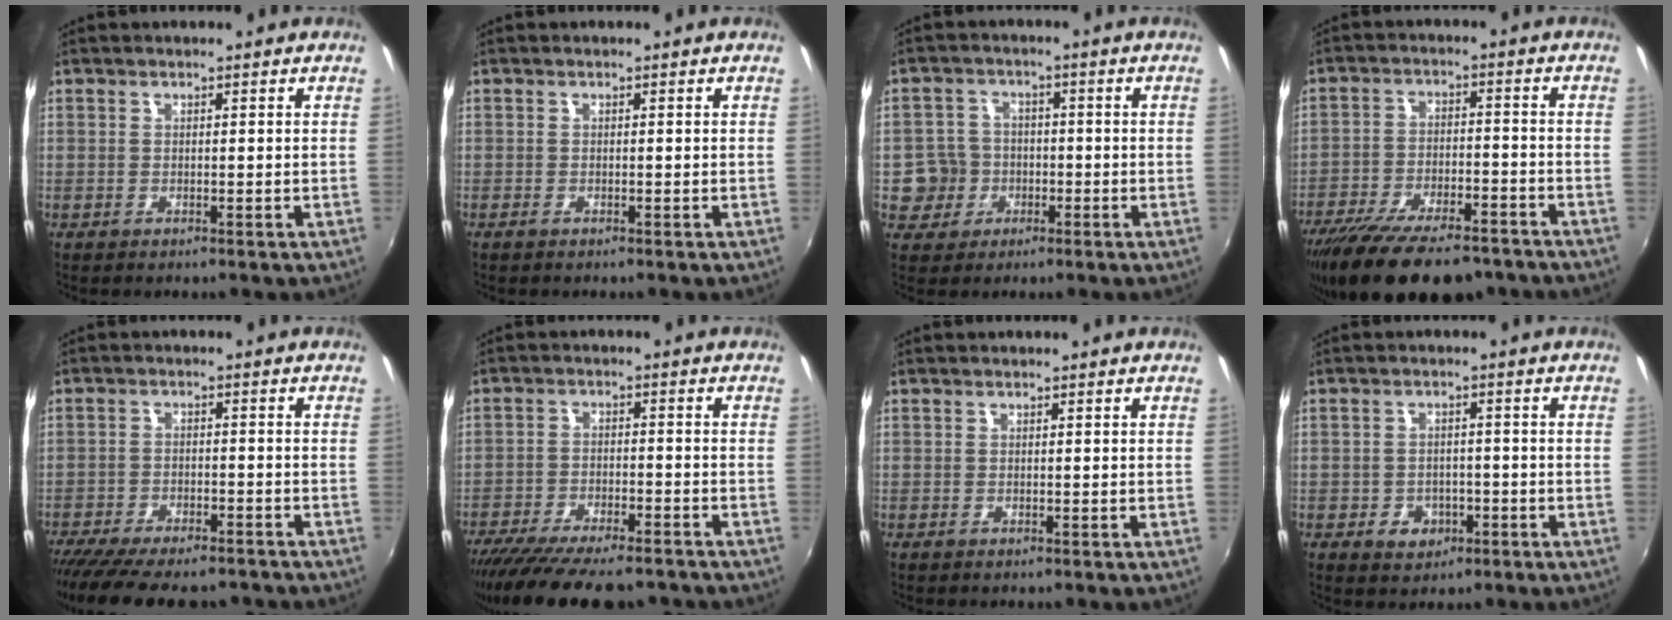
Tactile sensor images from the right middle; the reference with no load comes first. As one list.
[{"total": 0.6, "force": [-0.5, 0.2, 0.3], "torque": [-0.006, -0.003, -0.010]}, {"total": 5.4, "force": [-1.3, 5.2, 0.7], "torque": [-0.019, 0.005, -0.021]}, {"total": 19.2, "force": [-15.1, 5.6, 10.4], "torque": [-0.204, -0.042, -0.232]}, {"total": 14.8, "force": [-12.5, 3.6, 7.0], "torque": [-0.147, -0.042, -0.188]}, {"total": 17.0, "force": [-14.2, 3.6, 8.5], "torque": [-0.167, -0.043, -0.220]}, {"total": 0.0}, {"total": 3.9, "force": [-1.8, 3.1, 1.5], "torque": [-0.038, 0.001, -0.018]}]